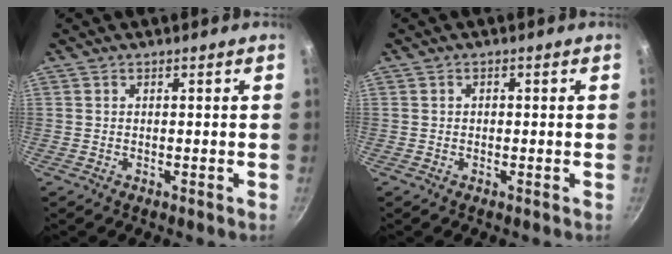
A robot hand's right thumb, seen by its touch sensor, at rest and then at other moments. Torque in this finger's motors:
{"motor_torque": [-0.29, 0.10, 0.05, 0.34, 0.02]}